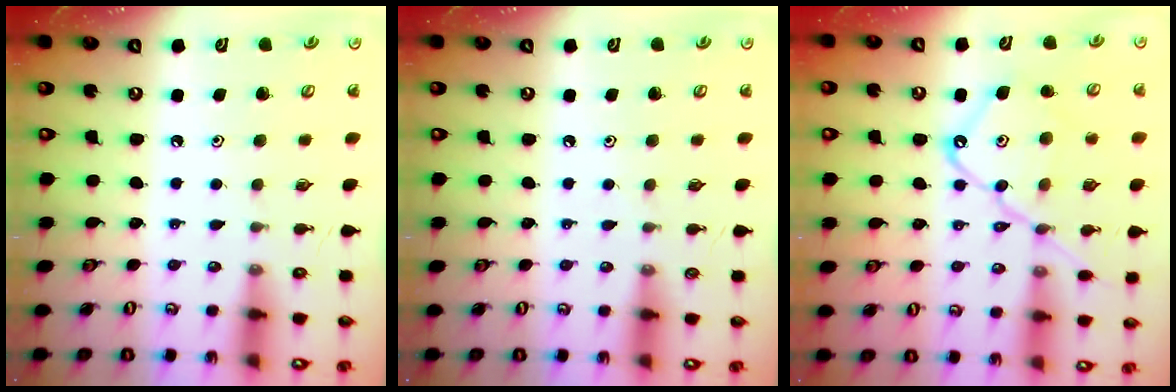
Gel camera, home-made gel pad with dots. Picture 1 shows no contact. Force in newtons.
{"total": 2.6, "press": 2.6, "slide": 0.4}
{"total": 14.6, "press": 14.5, "slide": 1.2}